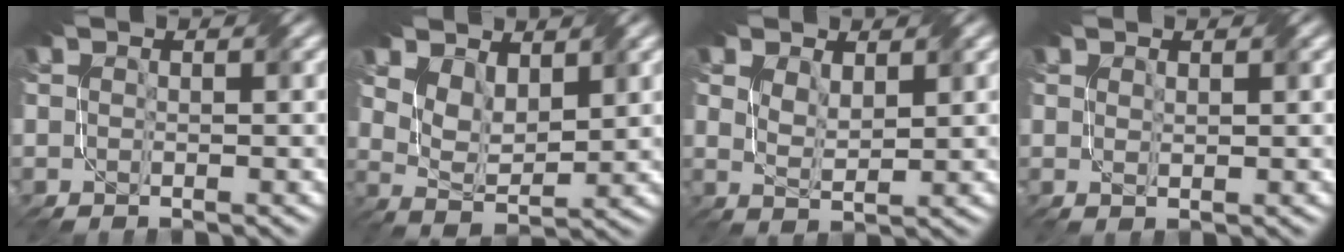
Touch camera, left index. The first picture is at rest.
{"total": 3.8, "force": [2.5, 2.2, 2.0], "torque": [-0.050, -0.005, 0.043]}
{"total": 2.2, "force": [1.3, 1.2, 1.2], "torque": [-0.032, -0.001, 0.028]}
{"total": 0.5, "force": [0.5, 0.1, 0.2], "torque": [-0.007, -0.002, 0.011]}